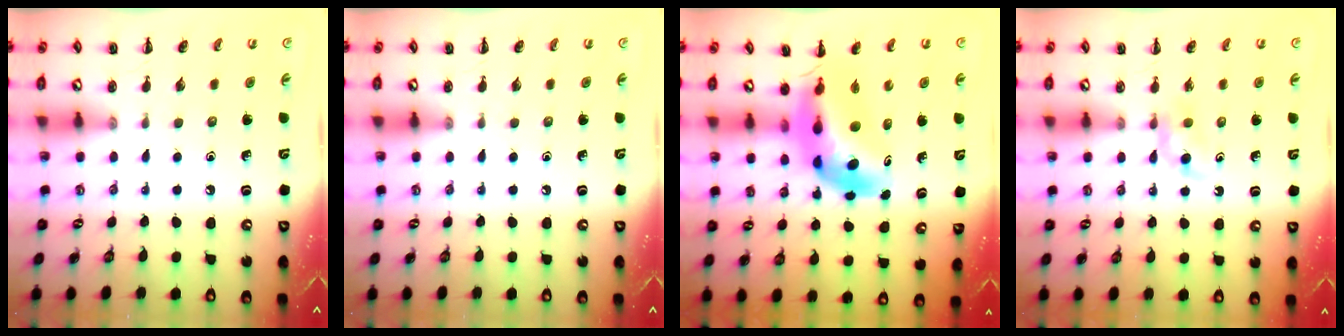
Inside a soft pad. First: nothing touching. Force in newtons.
{"total": 0.0}
{"total": 10.7, "press": 10.2, "slide": 3.4}
{"total": 2.9, "press": 2.6, "slide": 1.3}